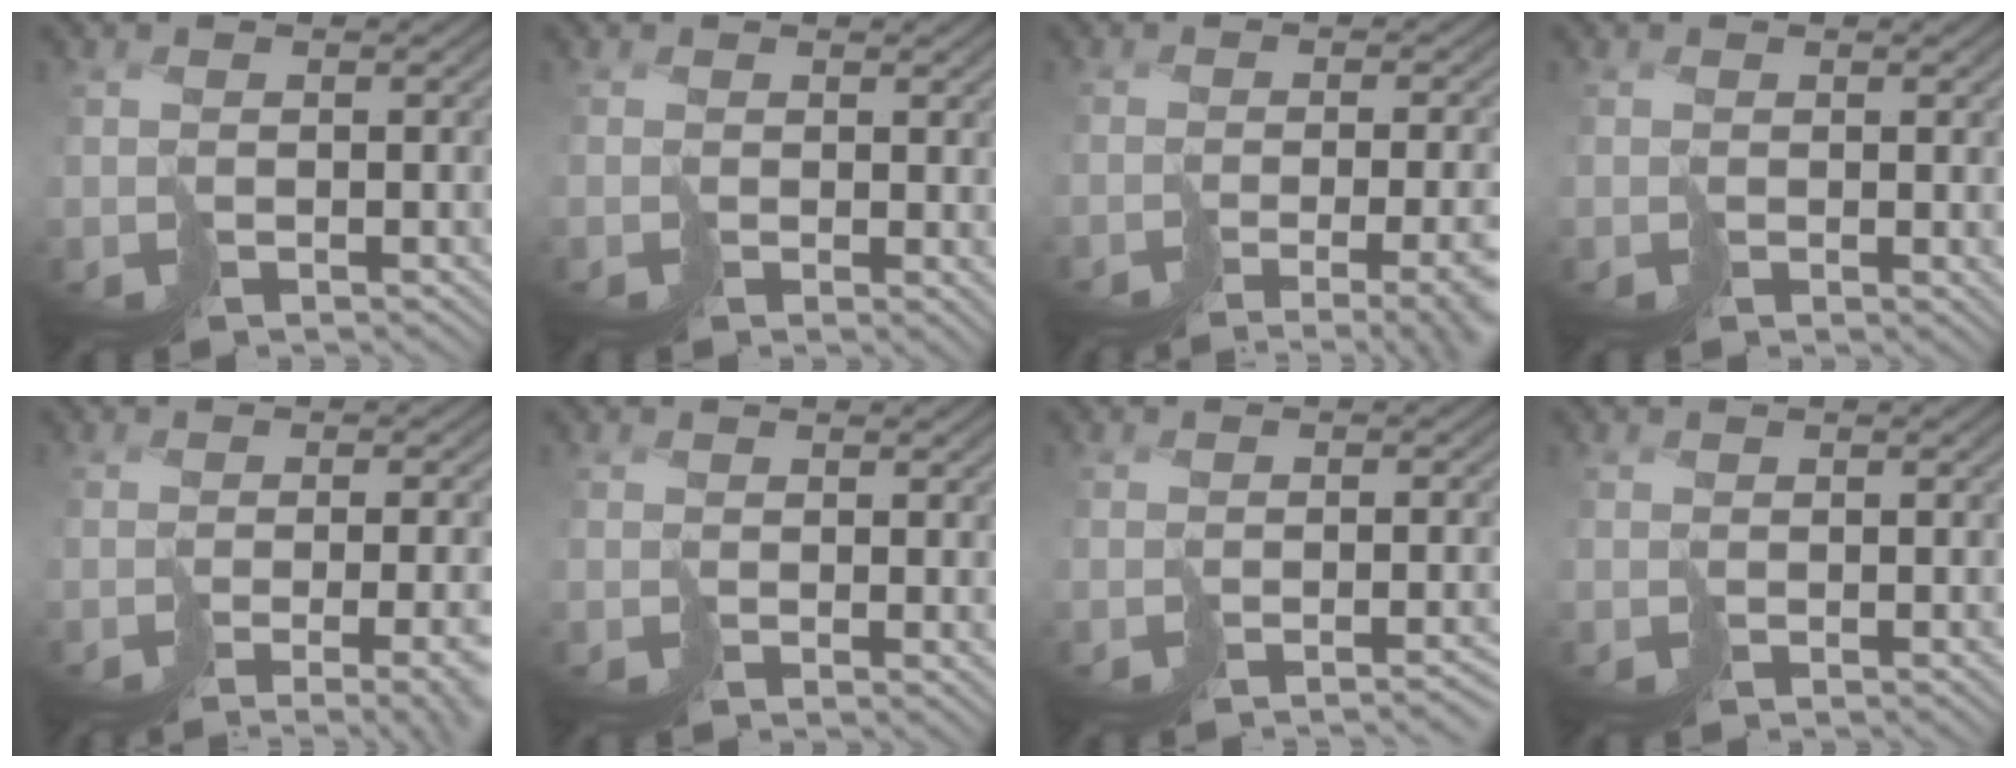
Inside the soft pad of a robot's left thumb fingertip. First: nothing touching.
{"total": 1.3, "force": [0.9, 0.7, 0.6], "torque": [-0.011, -0.001, 0.012]}
{"total": 8.5, "force": [-4.9, 2.4, 6.5], "torque": [-0.073, -0.024, -0.029]}
{"total": 1.1, "force": [0.5, 0.5, 0.8], "torque": [-0.013, 0.002, 0.010]}
{"total": 8.3, "force": [-4.5, 2.4, 6.6], "torque": [-0.070, -0.027, -0.023]}
{"total": 0.7, "force": [0.2, 0.2, 0.6], "torque": [-0.006, 0.000, 0.004]}
{"total": 2.9, "force": [-2.5, -0.2, 1.3], "torque": [-0.009, -0.007, -0.033]}
{"total": 0.5, "force": [-0.4, -0.3, -0.2], "torque": [0.008, 0.003, -0.007]}